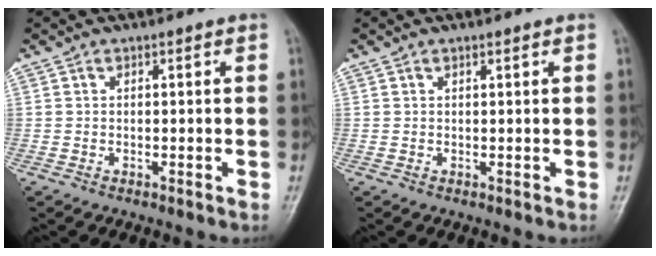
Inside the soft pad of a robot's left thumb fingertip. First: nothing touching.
{"total": 0.6, "force": [0.4, 0.1, 0.4], "torque": [-0.006, -0.001, 0.006]}